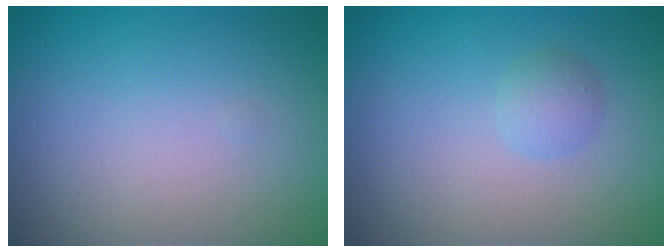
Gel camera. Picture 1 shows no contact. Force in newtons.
{"total": 1.3, "press": 1.3, "slide": 0.1}